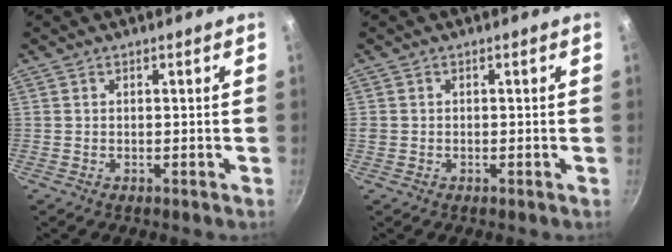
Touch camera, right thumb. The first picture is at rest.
{"total": 0.8, "force": [-0.2, 0.6, 0.5], "torque": [-0.010, 0.003, -0.004]}